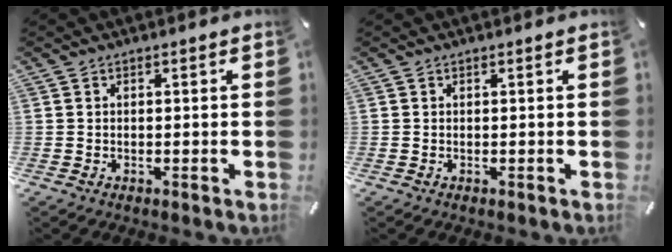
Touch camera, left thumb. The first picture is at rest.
{"total": 0.0}